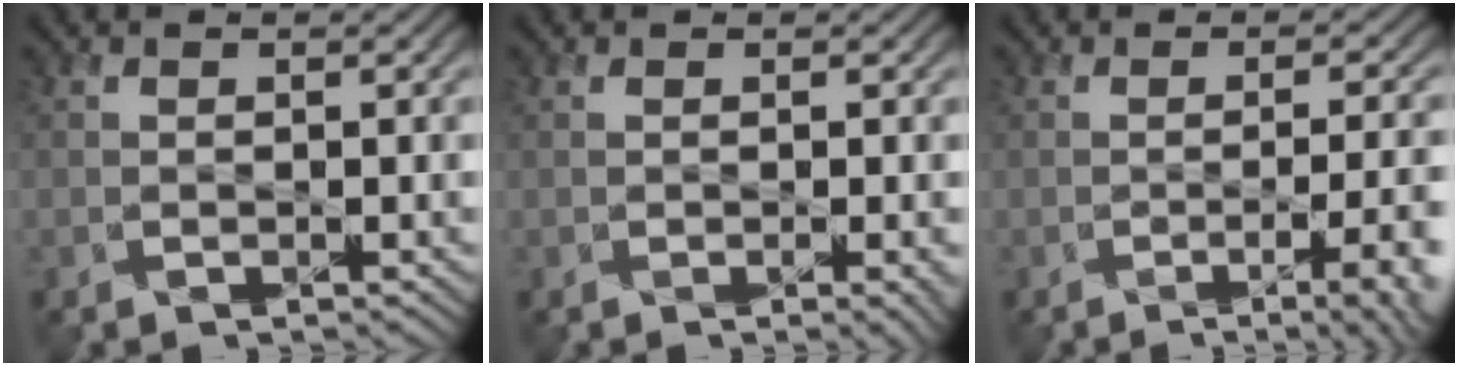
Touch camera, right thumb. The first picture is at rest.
{"total": 2.4, "force": [-0.5, 0.7, 2.2], "torque": [-0.025, -0.003, -0.001]}
{"total": 8.2, "force": [-3.2, 2.7, 7.1], "torque": [-0.084, -0.008, -0.037]}